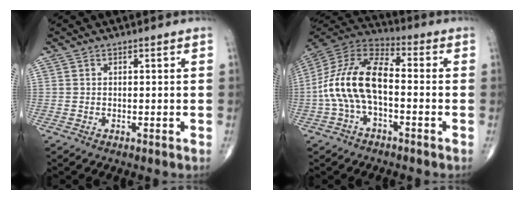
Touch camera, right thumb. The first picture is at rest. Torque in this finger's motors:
{"motor_torque": [0.54, 0.55, 1.62, -0.33, 0.54]}